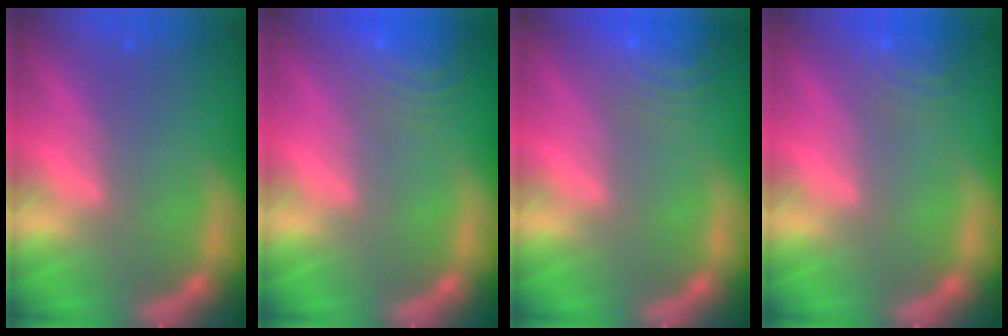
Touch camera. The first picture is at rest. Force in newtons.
{"total": 8.5}
{"total": 9.1}
{"total": 6.0}